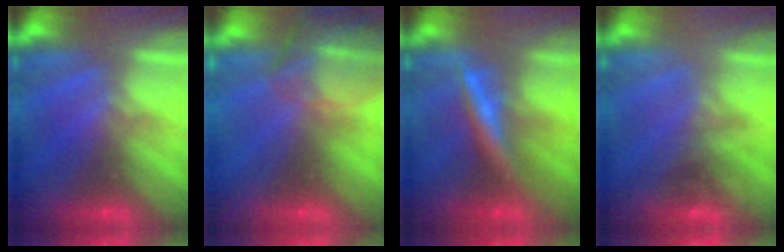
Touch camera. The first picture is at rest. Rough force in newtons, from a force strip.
{"total": 8.6}
{"total": 2.9}
{"total": 1.6}